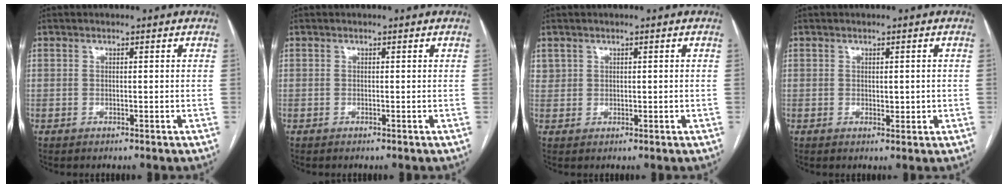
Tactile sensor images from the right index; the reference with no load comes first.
{"total": 0.0}
{"total": 1.5, "force": [0.8, 1.2, 0.2], "torque": [0.001, 0.007, 0.015]}
{"total": 1.8, "force": [0.0, 0.9, 1.5], "torque": [-0.020, -0.002, 0.003]}